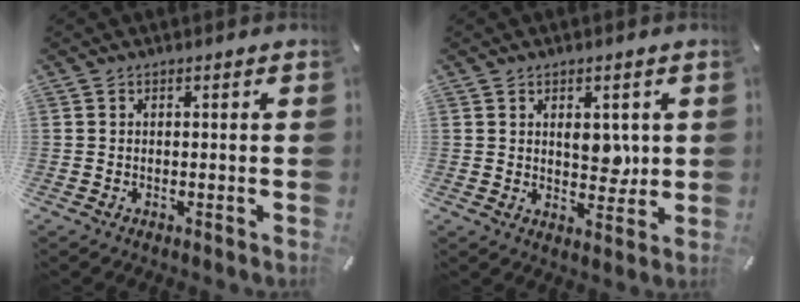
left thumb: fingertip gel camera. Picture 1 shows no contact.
{"total": 5.9, "force": [1.3, 4.0, 4.2], "torque": [-0.037, -0.012, 0.016]}